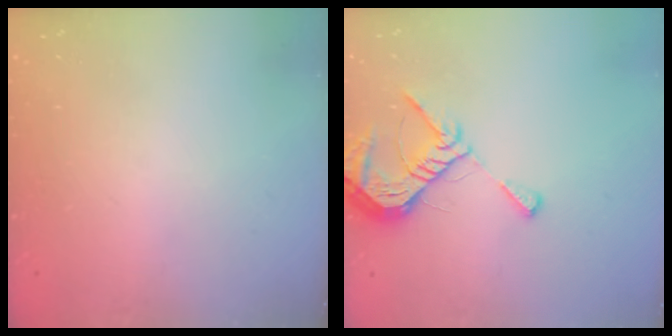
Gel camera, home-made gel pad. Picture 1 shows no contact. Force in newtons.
{"total": 9.3, "press": 9.3, "slide": 1.1}